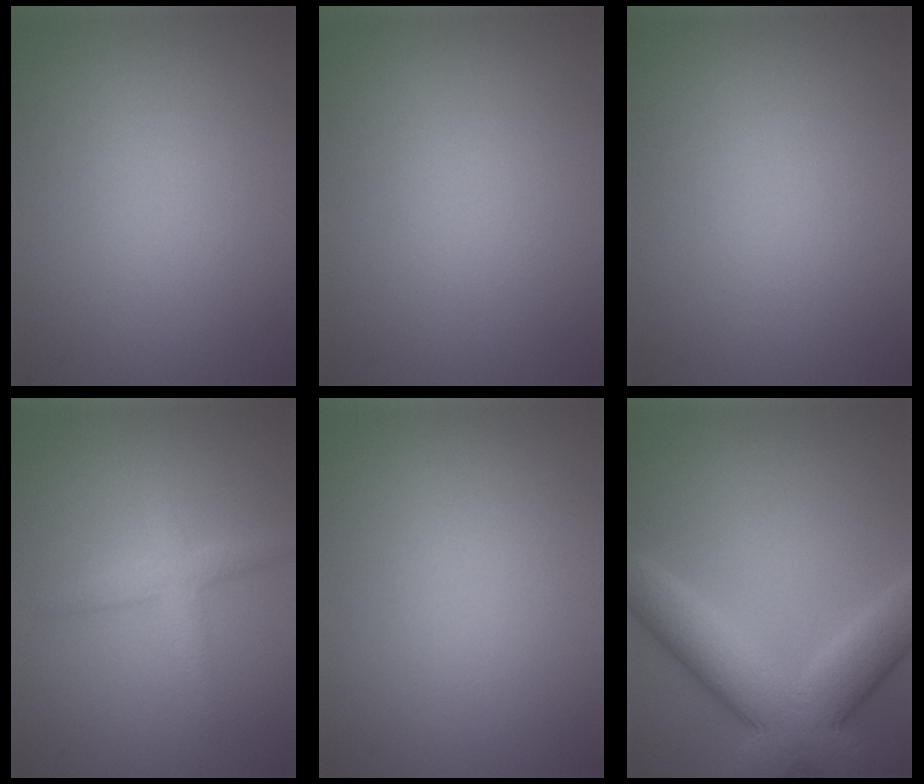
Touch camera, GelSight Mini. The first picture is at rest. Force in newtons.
{"total": 0.0}
{"total": 0.0}
{"total": 2.5, "press": 2.5, "slide": 0.1}
{"total": 0.0}
{"total": 9.5, "press": 9.5, "slide": 0.8}